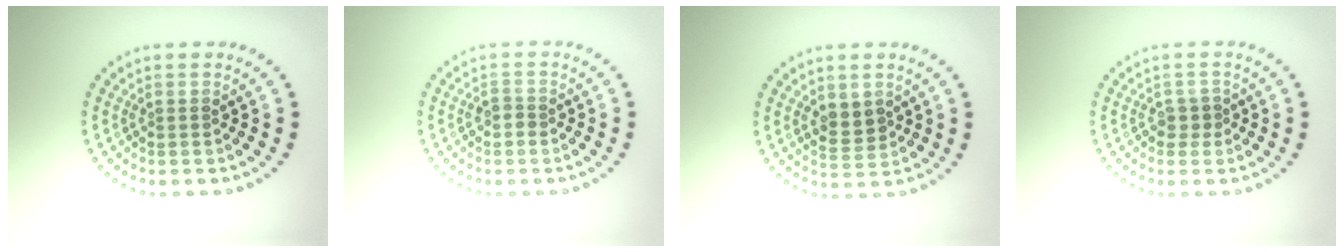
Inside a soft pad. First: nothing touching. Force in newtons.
{"total": 1.0, "press": 0.9, "slide": 0.4}
{"total": 2.1, "press": 2.0, "slide": 0.6}
{"total": 0.9, "press": 0.7, "slide": 0.6}